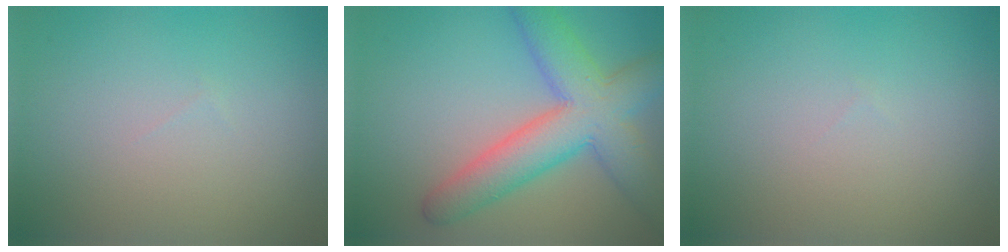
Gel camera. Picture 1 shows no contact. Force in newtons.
{"total": 8.2, "press": 8.2, "slide": 0.3}
{"total": 0.0}